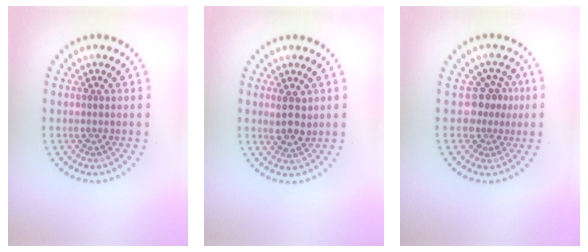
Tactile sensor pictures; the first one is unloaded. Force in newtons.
{"total": 2.3, "press": 2.2, "slide": 0.8}
{"total": 2.8, "press": 2.1, "slide": 1.9}